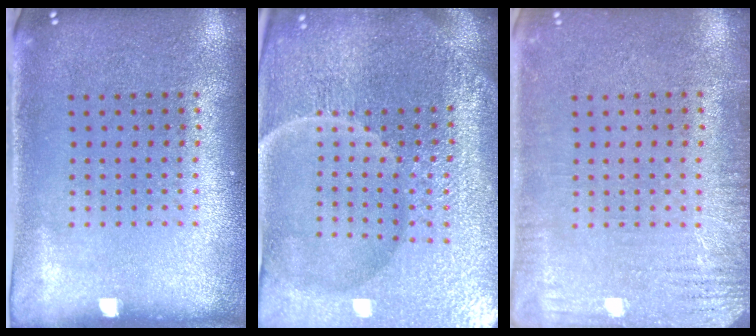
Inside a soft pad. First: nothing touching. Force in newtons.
{"total": 6.4, "press": 5.7, "slide": 2.9}
{"total": 2.9, "press": 2.9, "slide": 0.4}